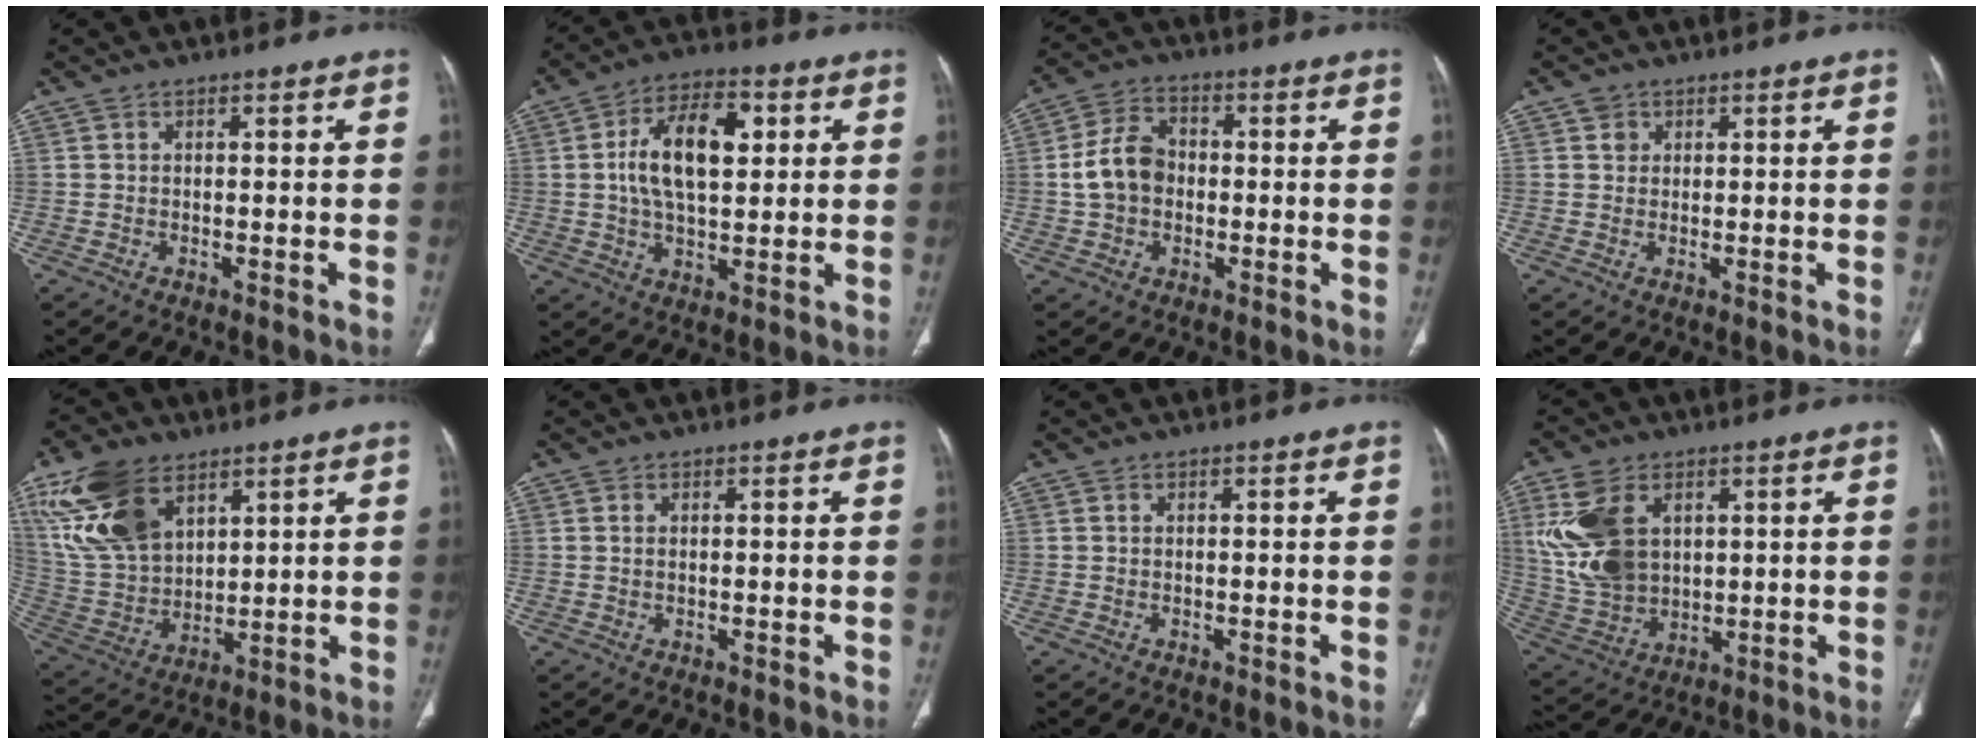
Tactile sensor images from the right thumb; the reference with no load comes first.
{"total": 13.4, "force": [2.6, 7.1, 11.1], "torque": [-0.182, 0.008, 0.041]}
{"total": 8.4, "force": [-0.4, 6.4, 5.5], "torque": [-0.095, 0.022, -0.015]}
{"total": 1.8, "force": [0.8, 1.5, 0.3], "torque": [0.005, -0.003, 0.010]}
{"total": 17.5, "force": [9.2, 10.3, 10.9], "torque": [-0.205, -0.025, 0.192]}
{"total": 0.7, "force": [0.3, 0.2, 0.6], "torque": [-0.019, 0.003, 0.008]}
{"total": 0.0}
{"total": 14.5, "force": [4.4, 9.7, 10.0], "torque": [-0.196, -0.011, 0.102]}